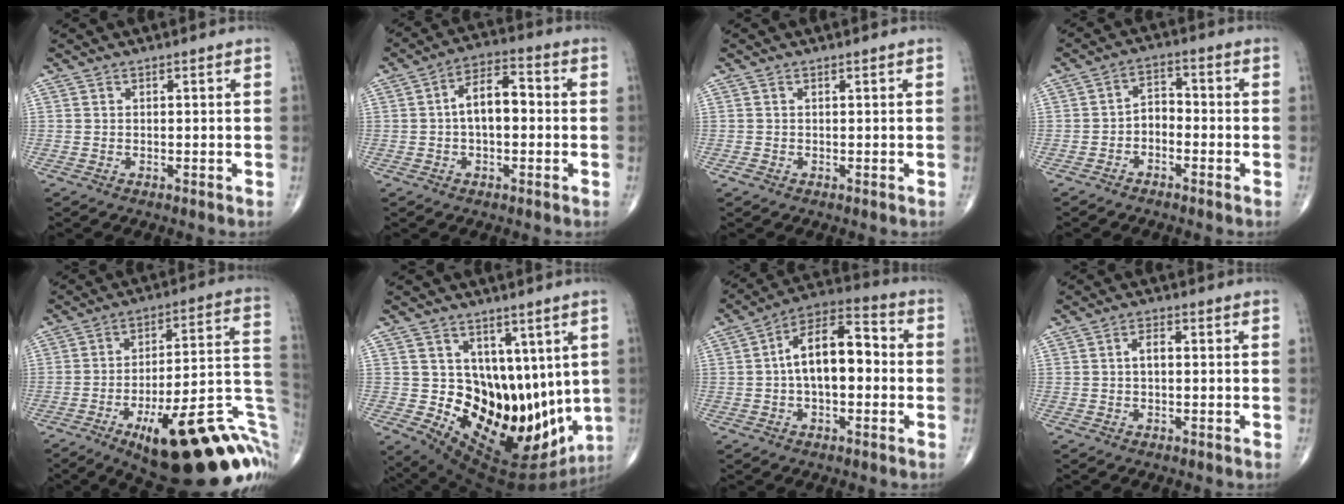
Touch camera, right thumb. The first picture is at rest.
{"total": 8.4, "force": [-0.2, 4.5, 7.0], "torque": [-0.110, 0.032, -0.013]}
{"total": 0.5, "force": [-0.1, 0.5, 0.2], "torque": [-0.002, 0.000, -0.003]}
{"total": 4.1, "force": [-1.9, 2.7, 2.4], "torque": [-0.027, 0.031, -0.044]}
{"total": 30.4, "force": [-11.6, 9.9, 26.3], "torque": [-0.269, 0.057, -0.156]}
{"total": 20.6, "force": [1.9, 13.4, 15.6], "torque": [-0.189, -0.047, 0.068]}
{"total": 13.6, "force": [0.0, 7.1, 11.6], "torque": [-0.177, 0.043, -0.015]}
{"total": 2.4, "force": [0.0, 1.3, 2.1], "torque": [-0.035, 0.010, -0.004]}